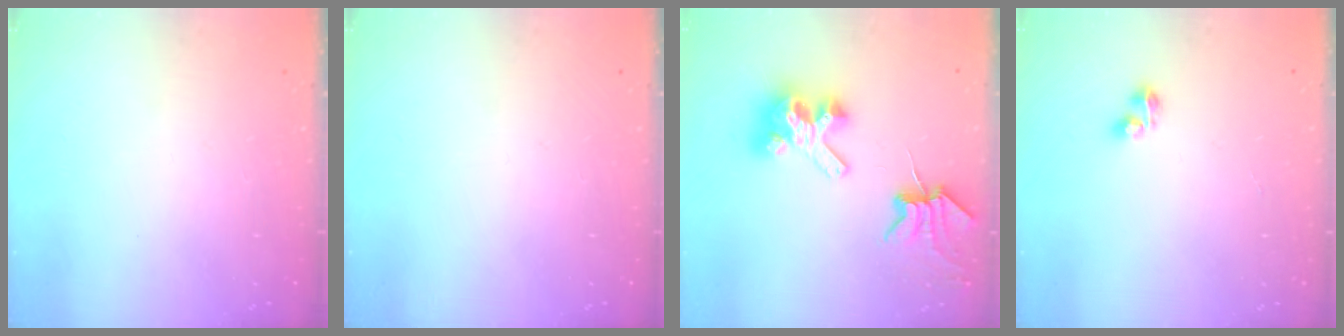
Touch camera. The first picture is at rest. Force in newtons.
{"total": 0.0}
{"total": 9.1, "press": 9.1, "slide": 1.2}
{"total": 2.5, "press": 2.5, "slide": 0.5}